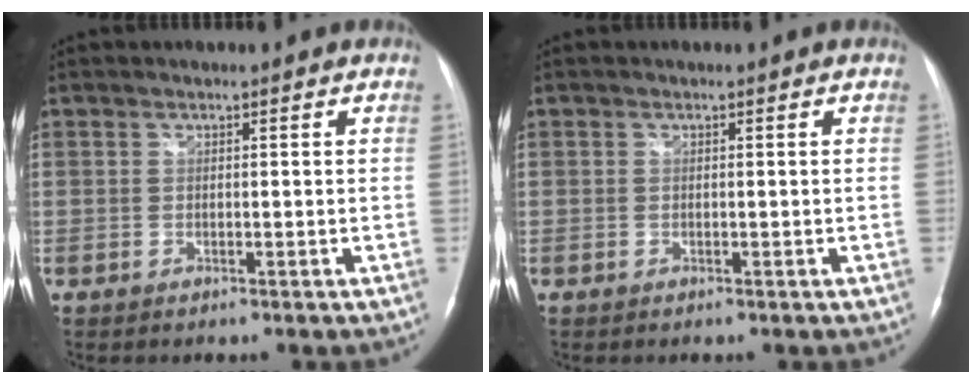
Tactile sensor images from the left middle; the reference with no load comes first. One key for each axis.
{"total": 0.0}